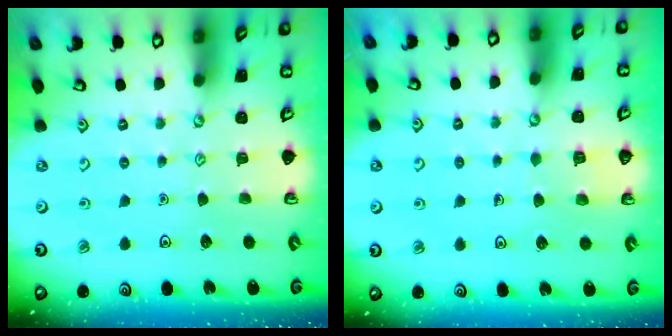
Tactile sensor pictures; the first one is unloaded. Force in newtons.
{"total": 2.8, "press": 2.8, "slide": 0.3}